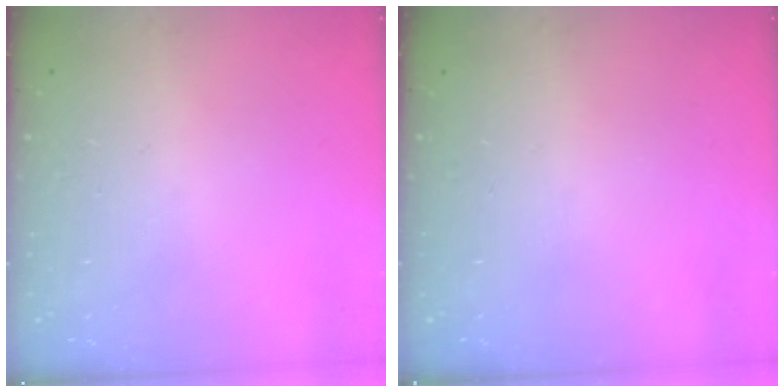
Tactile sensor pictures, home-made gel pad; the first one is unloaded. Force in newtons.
{"total": 0.0}